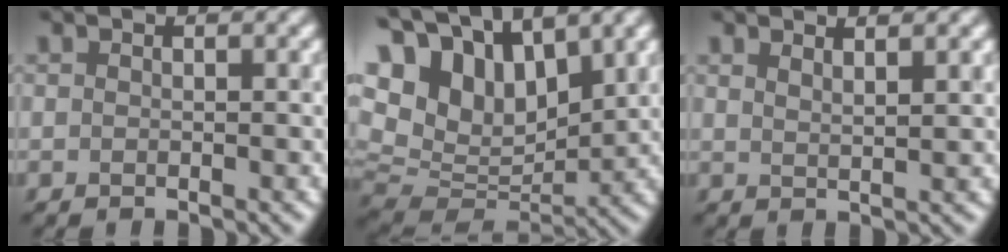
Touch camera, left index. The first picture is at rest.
{"total": 16.0, "force": [8.8, 8.7, 10.2], "torque": [-0.236, 0.057, 0.142]}
{"total": 2.0, "force": [1.5, 0.6, 1.3], "torque": [-0.004, 0.006, 0.014]}